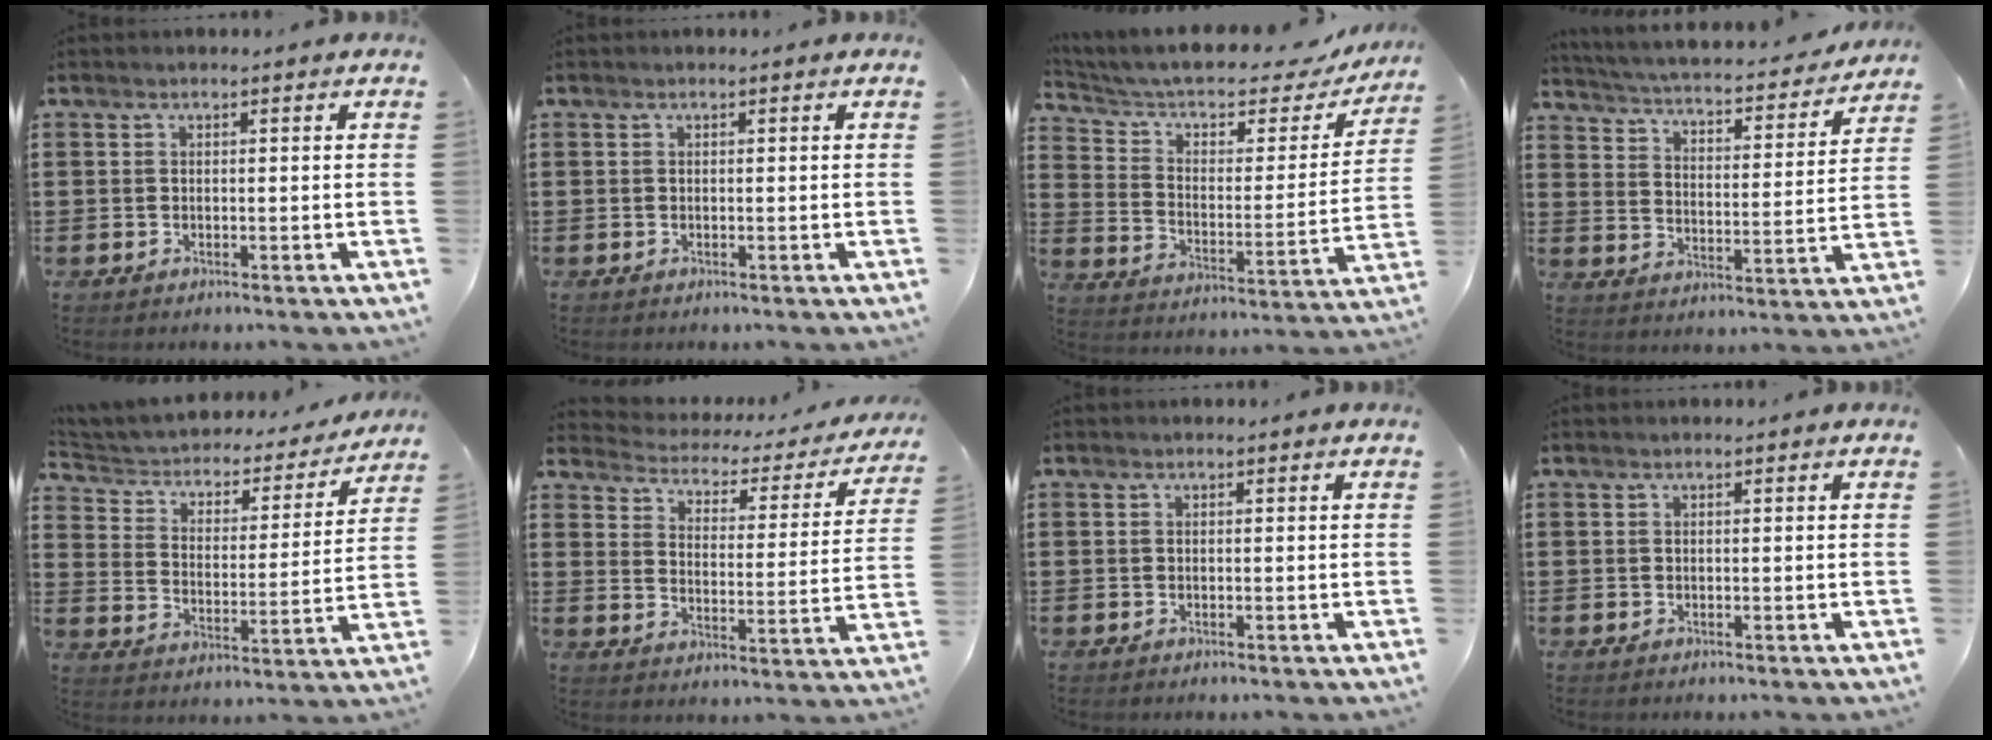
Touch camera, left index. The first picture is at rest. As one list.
[{"total": 0.0}, {"total": 6.8, "force": [5.1, 2.4, 3.8], "torque": [-0.088, -0.036, 0.083]}, {"total": 3.3, "force": [3.1, -0.2, 1.0], "torque": [-0.038, -0.033, 0.043]}, {"total": 3.0, "force": [2.4, 1.5, 0.9], "torque": [-0.035, -0.022, 0.031]}, {"total": 2.3, "force": [2.1, 0.7, 0.4], "torque": [-0.026, -0.022, 0.025]}, {"total": 0.0}, {"total": 0.0}]